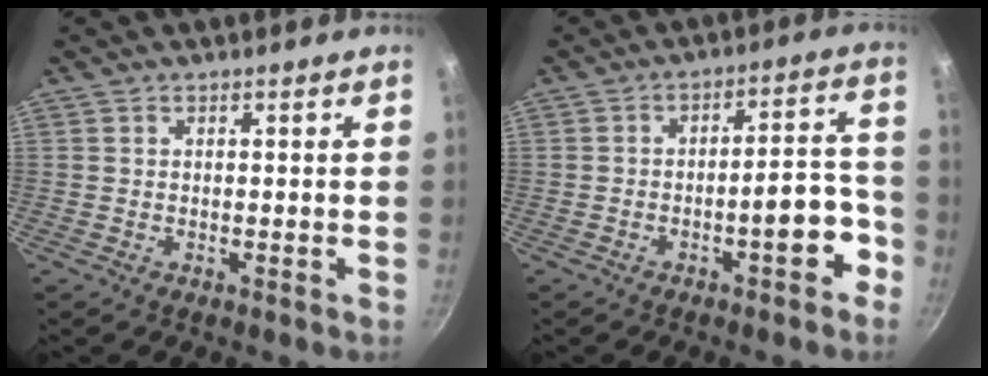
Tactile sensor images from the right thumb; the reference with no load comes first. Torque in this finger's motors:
{"motor_torque": [1.38, 1.17, 1.30, -0.16, 0.26]}